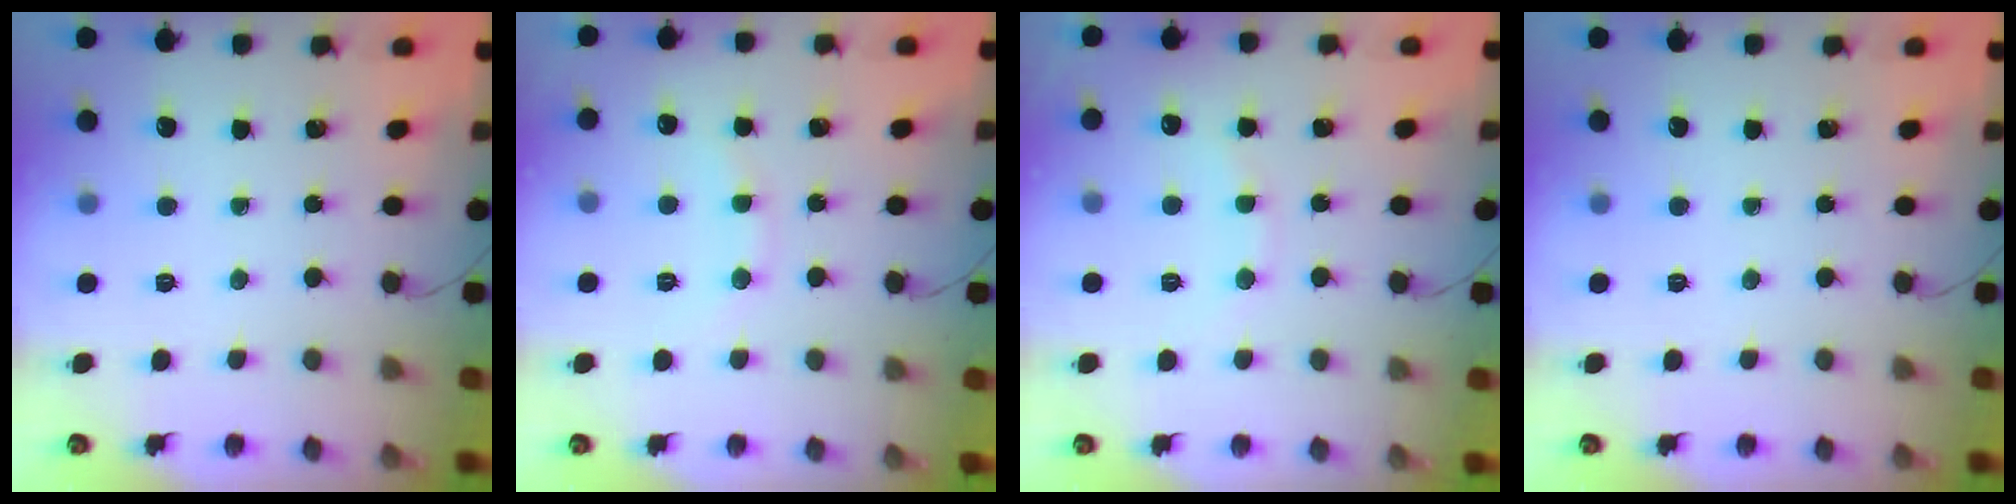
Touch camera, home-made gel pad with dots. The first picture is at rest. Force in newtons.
{"total": 8.4, "press": 8.2, "slide": 1.7}
{"total": 7.0, "press": 6.9, "slide": 0.9}
{"total": 0.0}